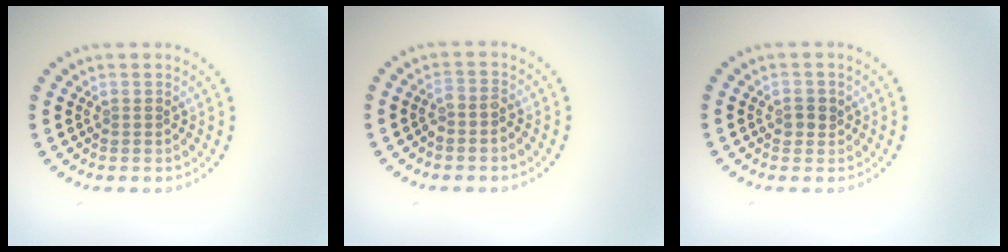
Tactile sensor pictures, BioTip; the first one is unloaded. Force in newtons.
{"total": 1.1, "press": 0.9, "slide": 0.6}
{"total": 1.3, "press": 1.3, "slide": 0.4}